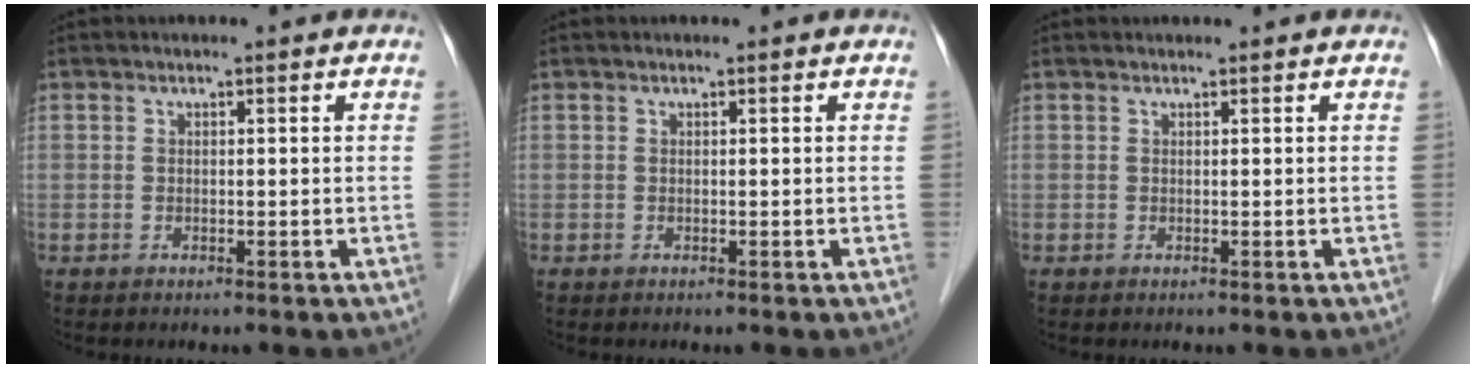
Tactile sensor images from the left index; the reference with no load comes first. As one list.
[{"total": 0.0}, {"total": 0.5, "force": [0.5, 0.0, 0.1], "torque": [-0.003, 0.008, 0.010]}]